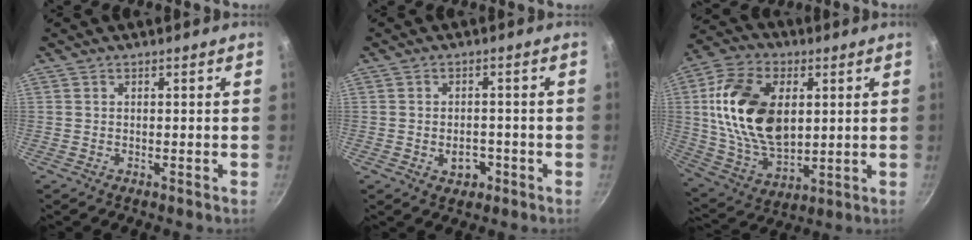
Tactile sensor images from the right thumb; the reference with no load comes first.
{"total": 4.0, "force": [-1.5, 2.8, 2.3], "torque": [-0.021, 0.013, -0.017]}
{"total": 20.8, "force": [3.6, 13.2, 15.8], "torque": [-0.276, -0.008, 0.070]}